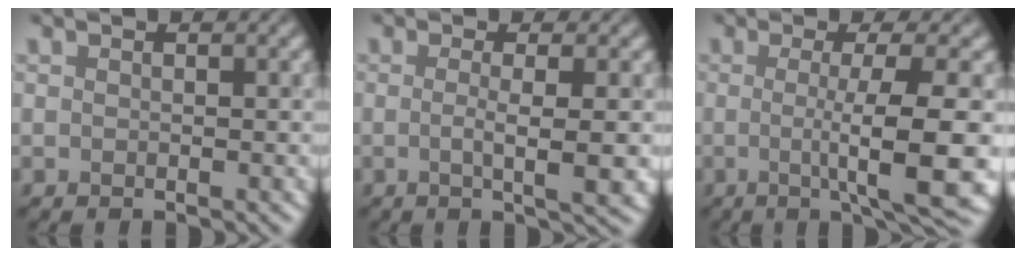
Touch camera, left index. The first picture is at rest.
{"total": 3.7, "force": [-0.4, 0.9, 3.6], "torque": [-0.050, 0.000, -0.005]}
{"total": 8.7, "force": [-1.3, 1.7, 8.4], "torque": [-0.111, -0.006, -0.016]}